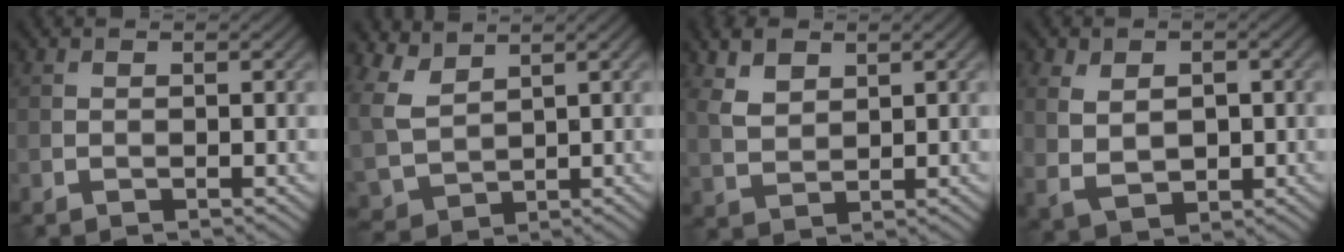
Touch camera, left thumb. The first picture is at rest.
{"total": 6.0, "force": [3.7, 3.4, 3.3], "torque": [-0.099, 0.000, 0.082]}
{"total": 4.3, "force": [2.3, 2.4, 2.7], "torque": [-0.064, 0.001, 0.050]}
{"total": 6.1, "force": [1.1, 4.4, 4.1], "torque": [-0.089, -0.005, 0.030]}